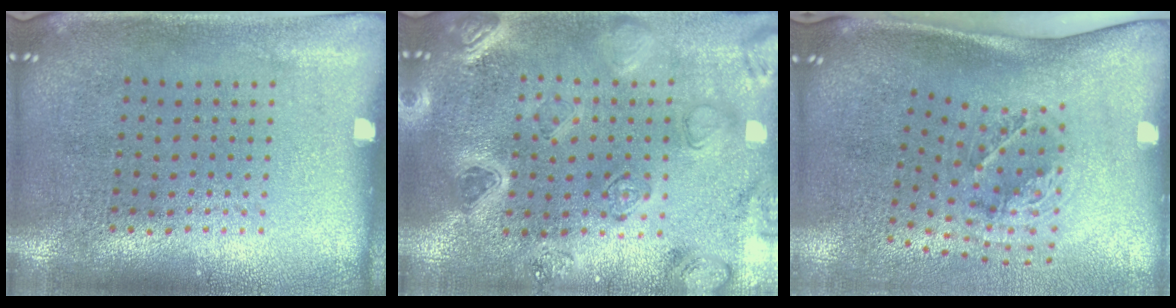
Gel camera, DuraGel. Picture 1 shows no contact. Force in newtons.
{"total": 2.2, "press": 2.2, "slide": 0.5}
{"total": 2.0, "press": 1.3, "slide": 1.5}